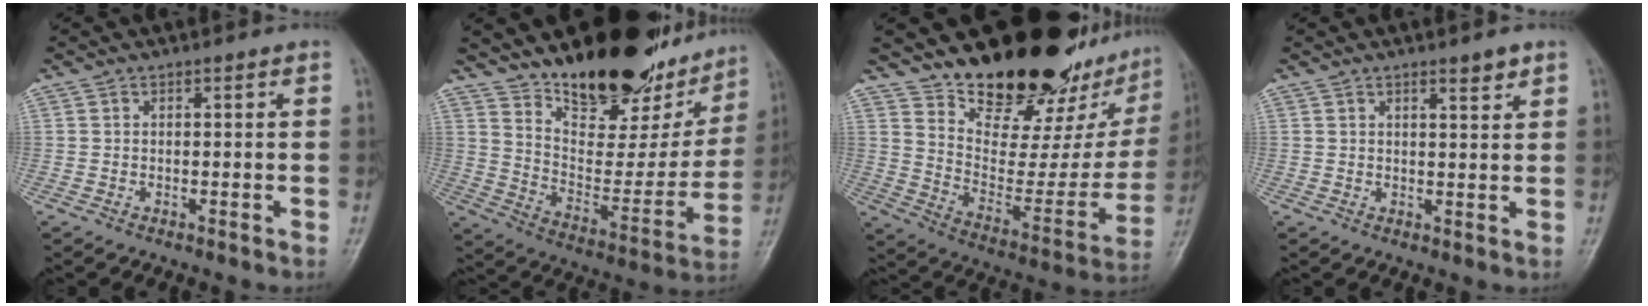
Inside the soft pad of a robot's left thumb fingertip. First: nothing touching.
{"total": 26.1, "force": [19.1, 10.7, 14.2], "torque": [-0.173, -0.098, 0.294]}
{"total": 28.2, "force": [21.0, 10.7, 15.6], "torque": [-0.195, -0.123, 0.312]}
{"total": 2.9, "force": [2.0, 0.6, 2.0], "torque": [-0.024, -0.014, 0.030]}